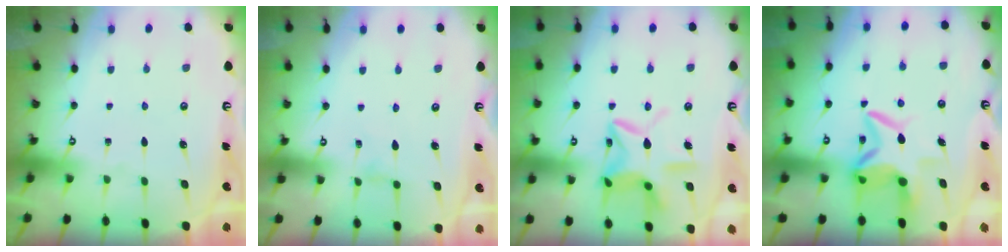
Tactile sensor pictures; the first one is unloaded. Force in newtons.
{"total": 0.0}
{"total": 13.3, "press": 13.3, "slide": 1.2}
{"total": 8.7, "press": 8.6, "slide": 0.9}